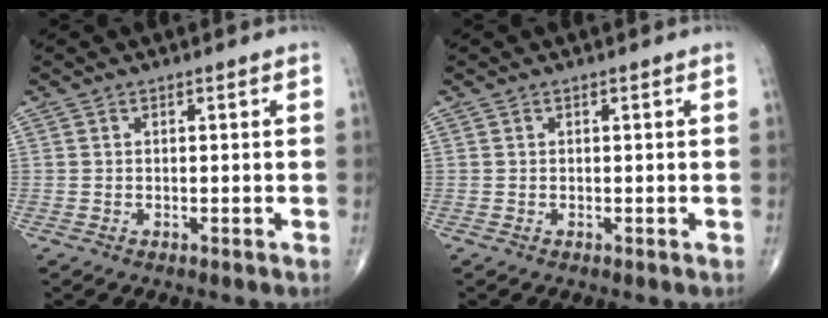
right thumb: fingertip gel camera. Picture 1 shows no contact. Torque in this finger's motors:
{"motor_torque": [0.02, 0.02, 0.01, 0.01, 0.00]}